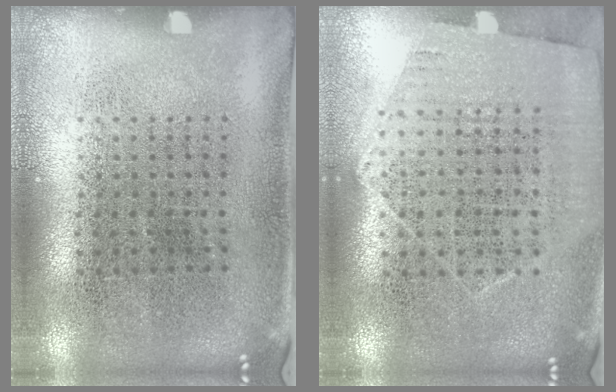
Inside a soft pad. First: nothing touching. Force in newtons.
{"total": 1.1, "press": 1.0, "slide": 0.5}